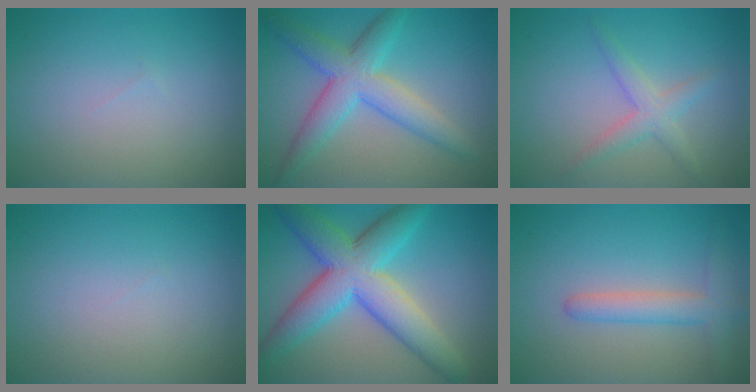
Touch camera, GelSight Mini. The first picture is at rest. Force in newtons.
{"total": 5.7, "press": 5.7, "slide": 0.1}
{"total": 2.4, "press": 2.4, "slide": 0.0}
{"total": 0.0}
{"total": 9.3, "press": 9.3, "slide": 0.3}
{"total": 3.4, "press": 3.4, "slide": 0.2}